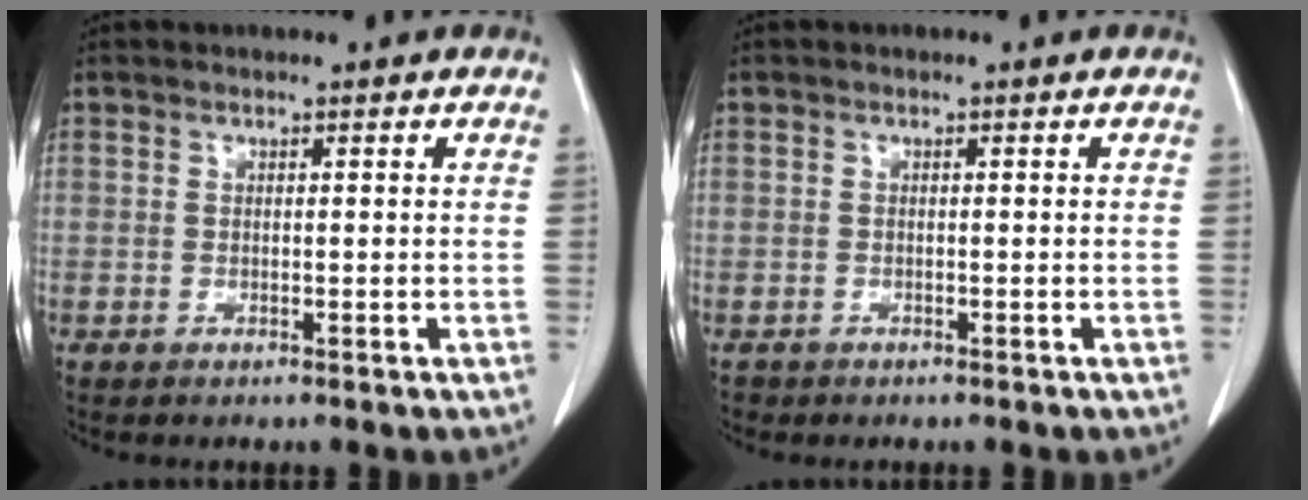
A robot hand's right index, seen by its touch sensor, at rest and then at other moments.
{"total": 0.6, "force": [-0.3, 0.5, -0.1], "torque": [-0.007, 0.003, -0.005]}